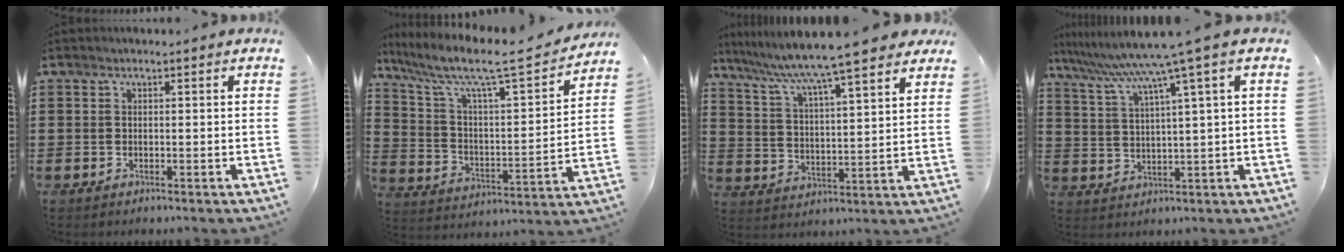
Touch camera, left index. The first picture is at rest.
{"total": 8.6, "force": [6.8, 1.0, 5.2], "torque": [-0.131, -0.049, 0.105]}
{"total": 8.1, "force": [7.1, -0.6, 3.8], "torque": [-0.103, -0.042, 0.115]}
{"total": 8.0, "force": [5.4, -1.2, 5.7], "torque": [-0.133, -0.036, 0.084]}